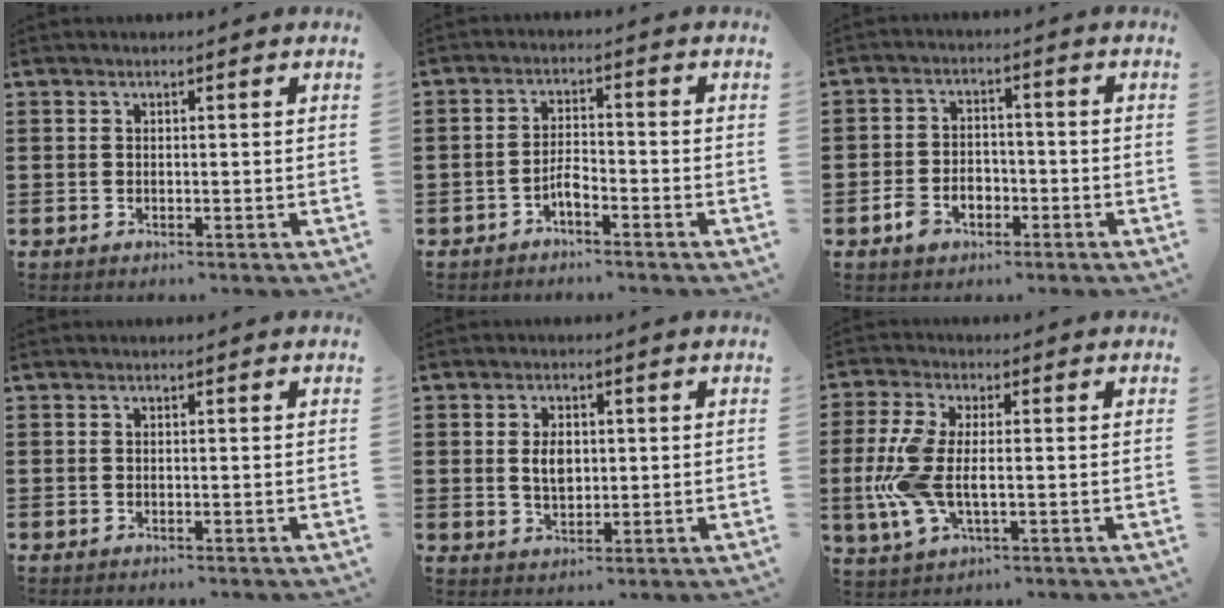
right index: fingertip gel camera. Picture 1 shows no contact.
{"total": 2.9, "force": [-2.0, 0.8, 1.9], "torque": [-0.045, 0.005, -0.041]}
{"total": 4.3, "force": [-2.6, 2.8, 2.1], "torque": [-0.059, 0.003, -0.055]}
{"total": 0.0}
{"total": 3.7, "force": [0.3, 2.6, 2.6], "torque": [-0.049, 0.007, 0.002]}
{"total": 8.1, "force": [-0.9, 3.9, 7.1], "torque": [-0.183, -0.012, -0.024]}